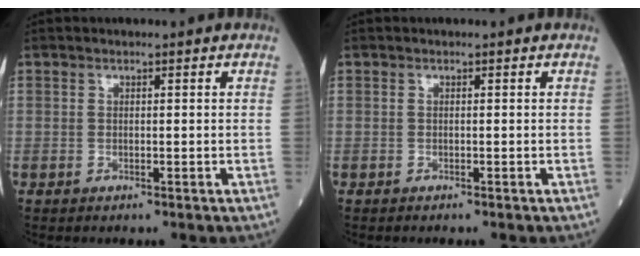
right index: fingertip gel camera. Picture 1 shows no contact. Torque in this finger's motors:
{"motor_torque": [-0.21, -0.11, -0.04, -0.01]}